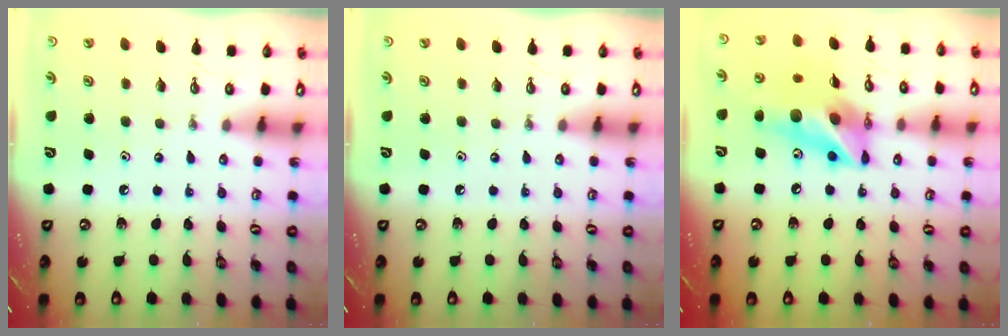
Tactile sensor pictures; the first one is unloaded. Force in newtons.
{"total": 0.0}
{"total": 15.7, "press": 15.5, "slide": 2.5}